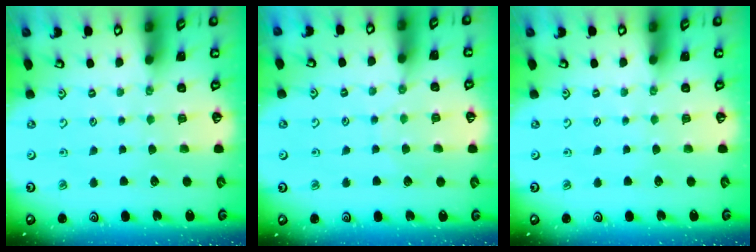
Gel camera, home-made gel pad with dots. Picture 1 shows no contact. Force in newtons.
{"total": 5.2, "press": 5.1, "slide": 0.7}
{"total": 0.0}